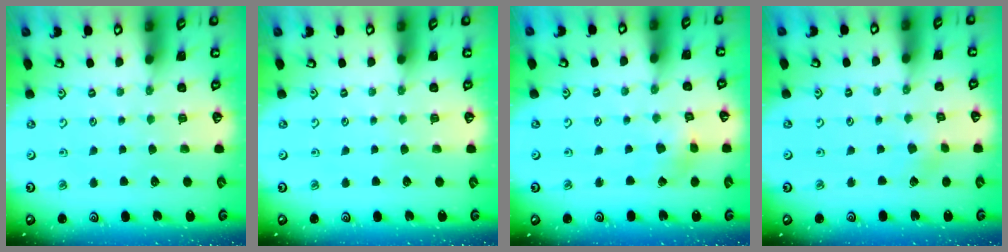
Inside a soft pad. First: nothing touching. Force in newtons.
{"total": 0.0}
{"total": 2.8, "press": 2.8, "slide": 0.3}
{"total": 1.8, "press": 1.8, "slide": 0.3}